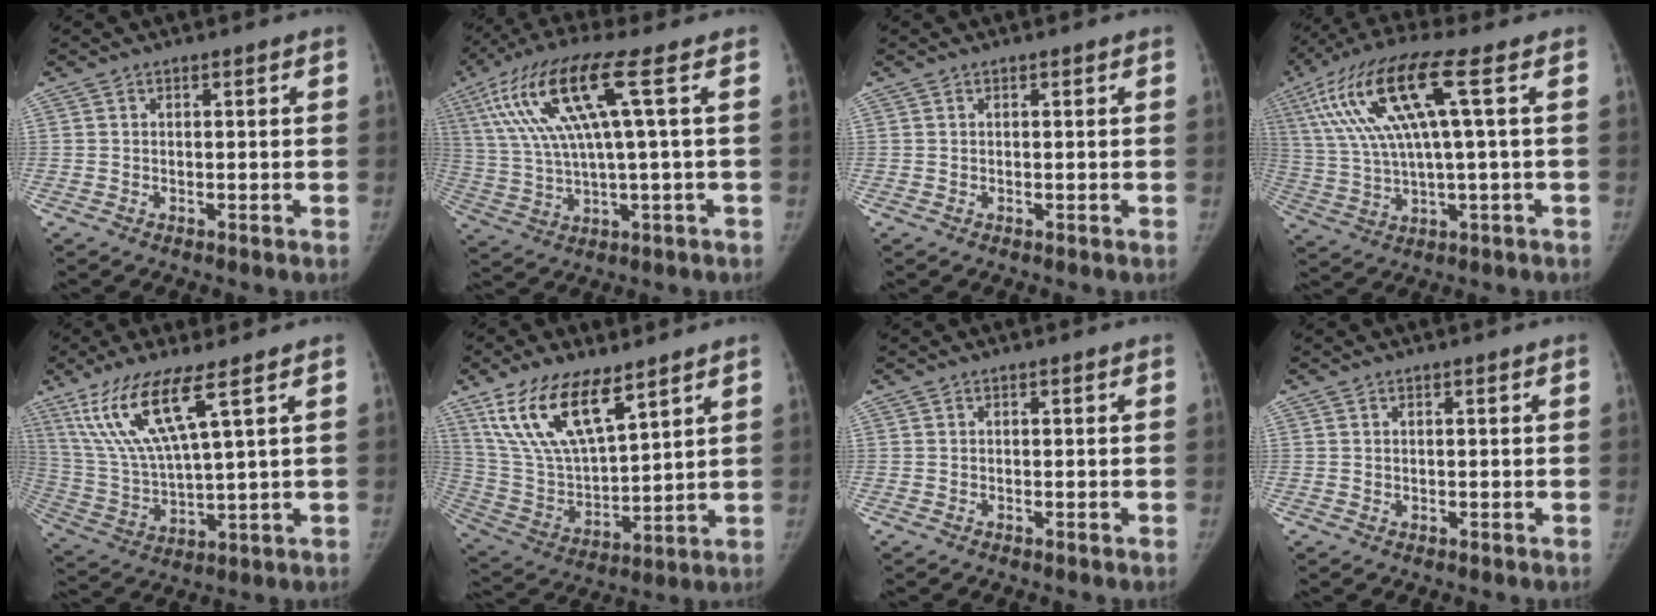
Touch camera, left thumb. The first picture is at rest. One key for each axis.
{"total": 15.3, "fx": 4.9, "fy": 1.7, "fz": 14.4, "tx": -0.326, "ty": 0.013, "tz": 0.096}
{"total": 0.0}
{"total": 16.5, "fx": 5.0, "fy": 2.5, "fz": 15.5, "tx": -0.349, "ty": 0.018, "tz": 0.095}
{"total": 14.1, "fx": 7.6, "fy": 2.1, "fz": 11.6, "tx": -0.262, "ty": -0.036, "tz": 0.163}
{"total": 17.2, "fx": 10.6, "fy": 6.8, "fz": 11.7, "tx": -0.203, "ty": -0.044, "tz": 0.218}
{"total": 0.0}
{"total": 0.0}